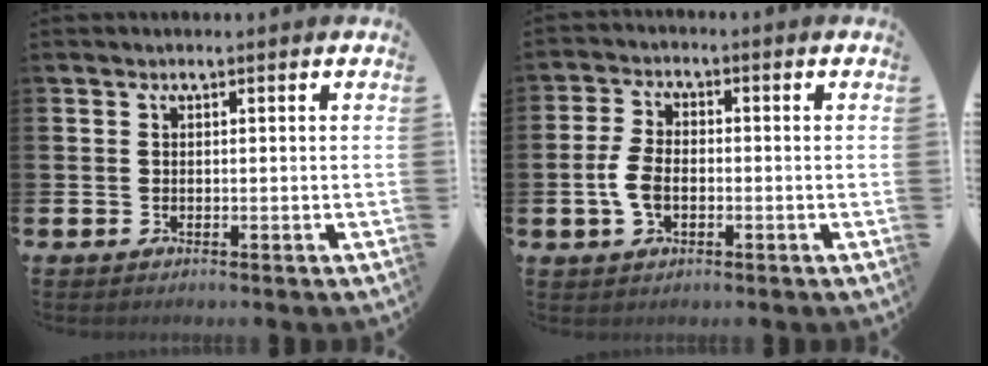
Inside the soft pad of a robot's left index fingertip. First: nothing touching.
{"total": 4.8, "force": [-0.7, 2.9, 3.7], "torque": [-0.073, 0.001, -0.017]}